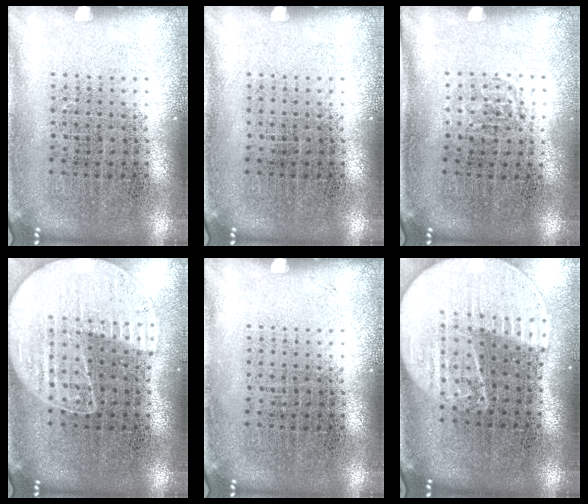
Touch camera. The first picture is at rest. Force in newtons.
{"total": 0.0}
{"total": 0.5, "press": 0.4, "slide": 0.4}
{"total": 1.3, "press": 1.2, "slide": 0.3}
{"total": 0.0}
{"total": 2.3, "press": 2.0, "slide": 1.1}